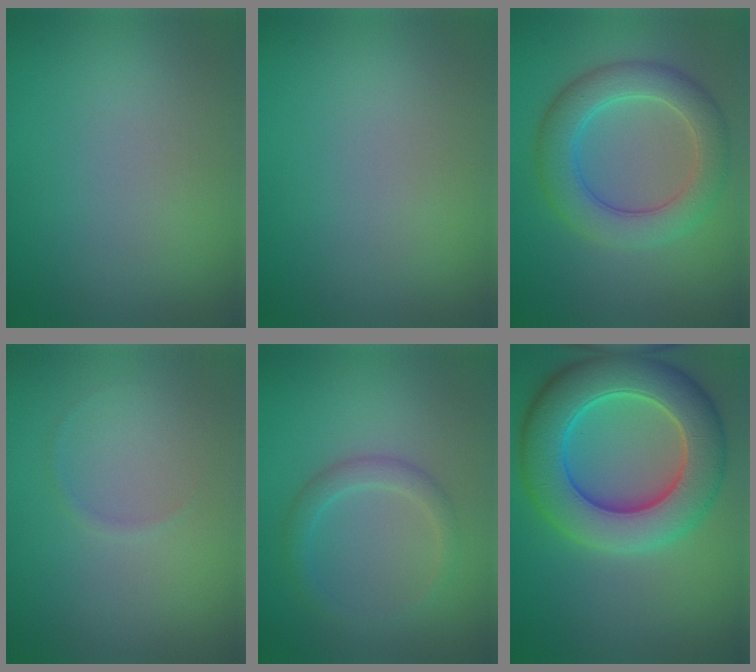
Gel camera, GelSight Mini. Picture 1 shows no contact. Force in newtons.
{"total": 0.0}
{"total": 5.6, "press": 5.6, "slide": 0.1}
{"total": 1.2, "press": 1.2, "slide": 0.2}
{"total": 2.0, "press": 2.0, "slide": 0.1}
{"total": 10.1, "press": 10.1, "slide": 0.7}